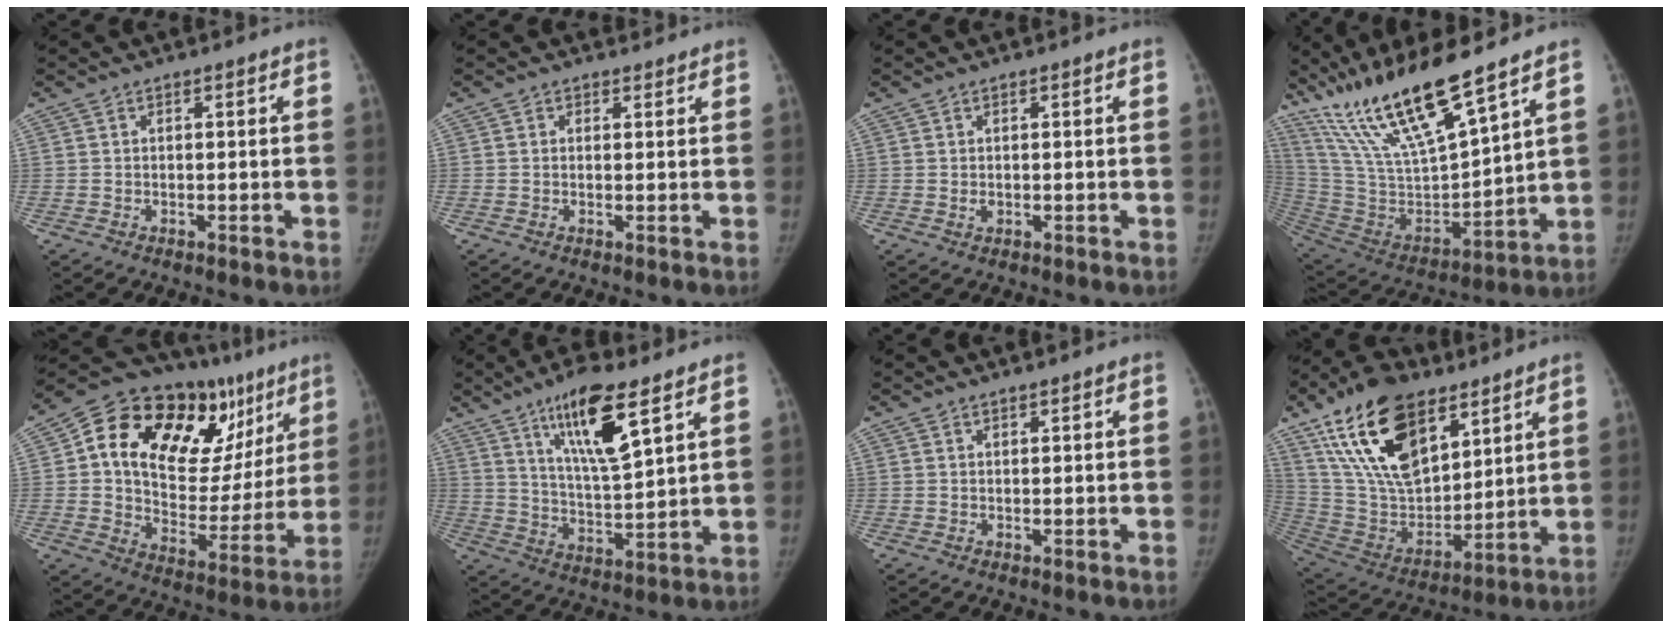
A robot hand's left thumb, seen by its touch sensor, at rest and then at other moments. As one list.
[{"total": 1.2, "force": [0.8, 0.8, -0.2], "torque": [0.015, -0.004, 0.006]}, {"total": 0.8, "force": [0.2, 0.6, 0.6], "torque": [-0.005, -0.001, 0.006]}, {"total": 21.7, "force": [15.9, 3.4, 14.3], "torque": [-0.253, -0.070, 0.312]}, {"total": 30.1, "force": [13.6, 17.2, 20.6], "torque": [-0.263, 0.019, 0.221]}, {"total": 14.0, "force": [7.9, 3.2, 11.1], "torque": [-0.182, -0.045, 0.144]}, {"total": 0.7, "force": [0.7, 0.0, 0.3], "torque": [-0.003, -0.005, 0.013]}, {"total": 24.9, "force": [13.6, 13.1, 16.3], "torque": [-0.286, -0.040, 0.255]}]